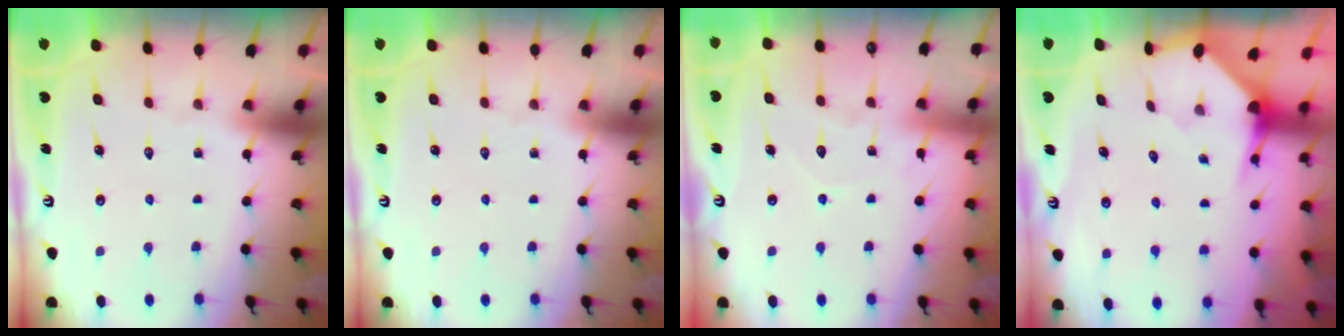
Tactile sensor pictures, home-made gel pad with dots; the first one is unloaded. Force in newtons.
{"total": 0.0}
{"total": 7.3, "press": 7.3, "slide": 0.8}
{"total": 3.5, "press": 3.5, "slide": 0.3}